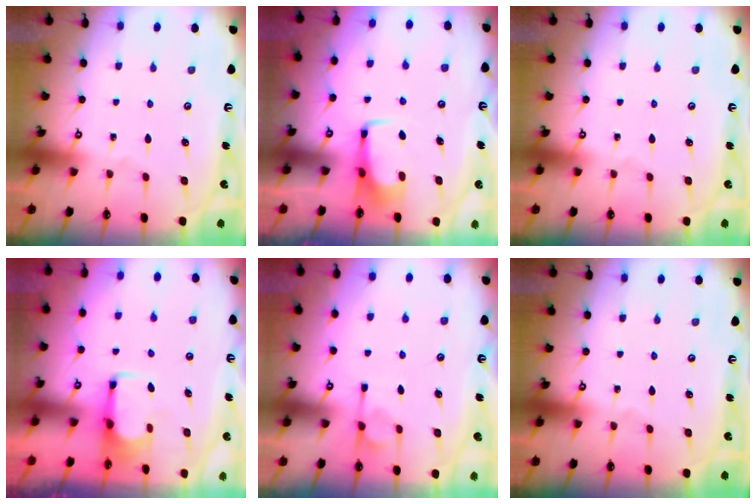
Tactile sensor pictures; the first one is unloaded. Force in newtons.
{"total": 2.9, "press": 2.9, "slide": 0.4}
{"total": 0.0}
{"total": 1.7, "press": 1.5, "slide": 0.7}
{"total": 1.2, "press": 0.6, "slide": 1.1}
{"total": 0.0}